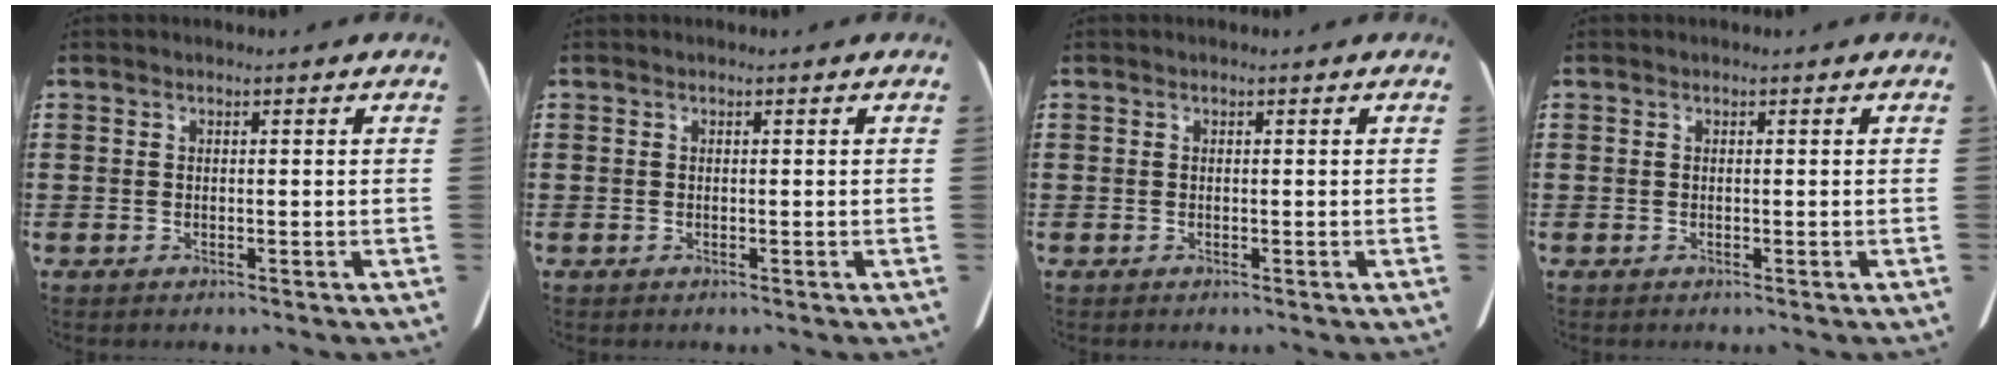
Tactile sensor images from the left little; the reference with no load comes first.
{"total": 0.0}
{"total": 0.0}
{"total": 0.0}